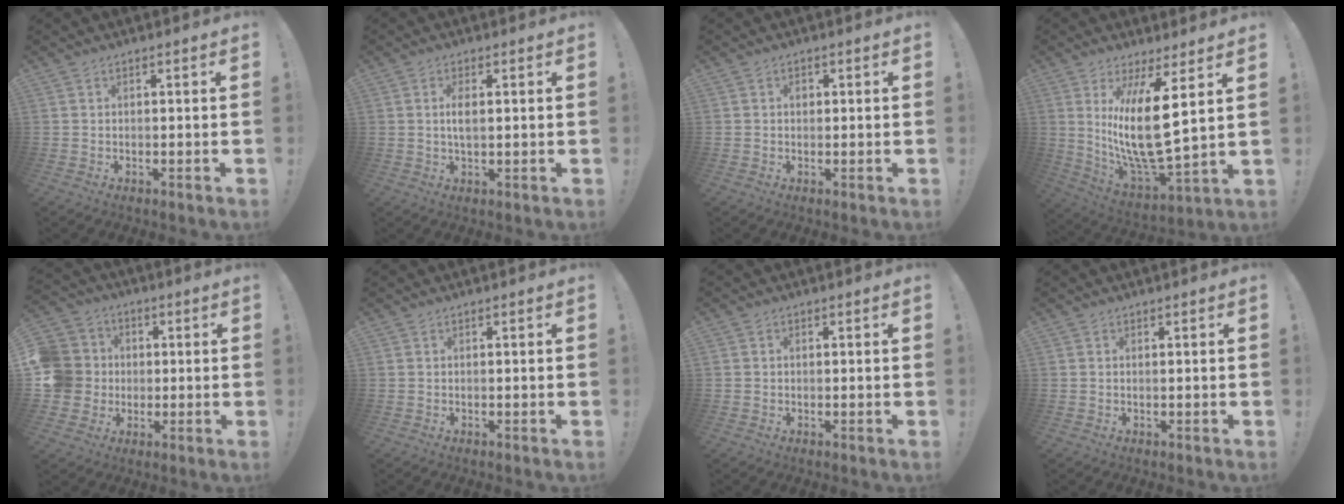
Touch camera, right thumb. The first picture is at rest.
{"total": 3.5, "force": [0.8, 1.5, 3.1], "torque": [-0.055, -0.005, 0.007]}
{"total": 1.2, "force": [0.1, 1.0, 0.7], "torque": [-0.008, 0.001, 0.000]}
{"total": 18.2, "force": [5.0, 4.5, 17.0], "torque": [-0.329, -0.049, 0.077]}
{"total": 12.3, "force": [0.0, 11.4, 4.7], "torque": [-0.087, 0.004, 0.006]}
{"total": 0.0}
{"total": 0.7, "force": [-0.1, 0.7, 0.1], "torque": [-0.003, 0.003, -0.001]}
{"total": 0.5, "force": [0.5, -0.1, 0.2], "torque": [0.011, -0.006, 0.005]}